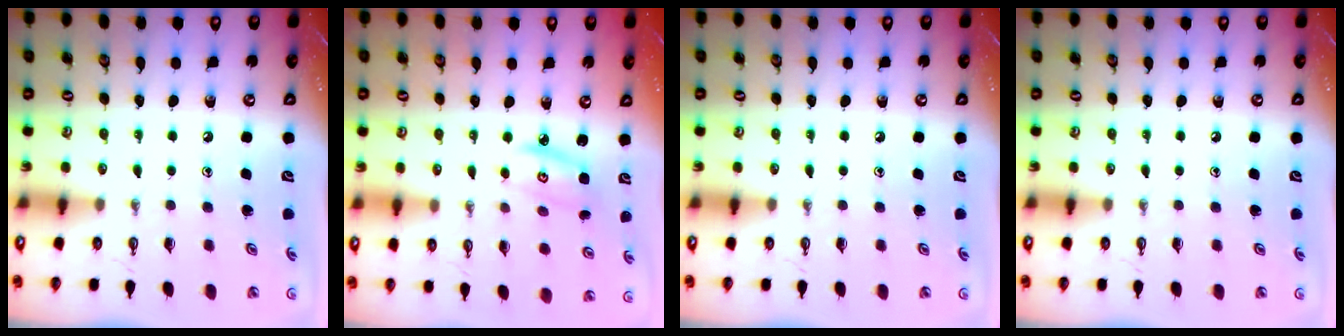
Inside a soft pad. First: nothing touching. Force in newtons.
{"total": 3.8, "press": 3.8, "slide": 0.2}
{"total": 0.0}
{"total": 0.0}